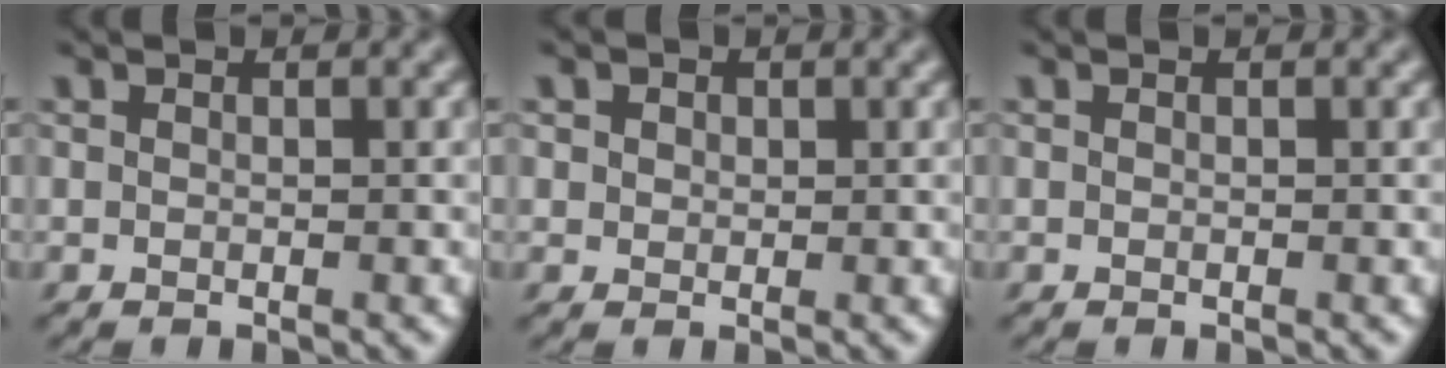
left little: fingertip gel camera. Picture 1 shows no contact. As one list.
[{"total": 2.4, "force": [1.2, 1.8, 1.0], "torque": [-0.031, 0.007, 0.019]}, {"total": 0.0}]